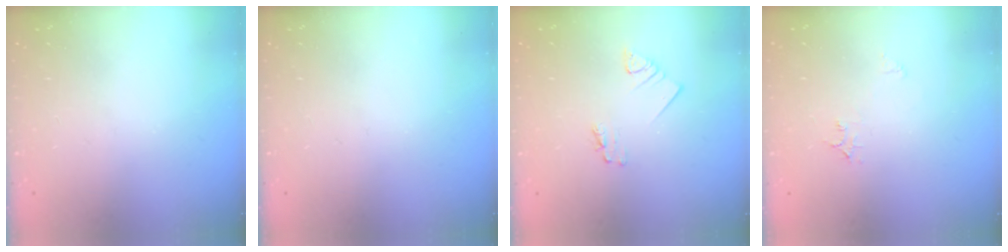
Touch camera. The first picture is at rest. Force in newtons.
{"total": 0.0}
{"total": 2.1, "press": 2.1, "slide": 0.2}
{"total": 5.8, "press": 5.8, "slide": 0.5}